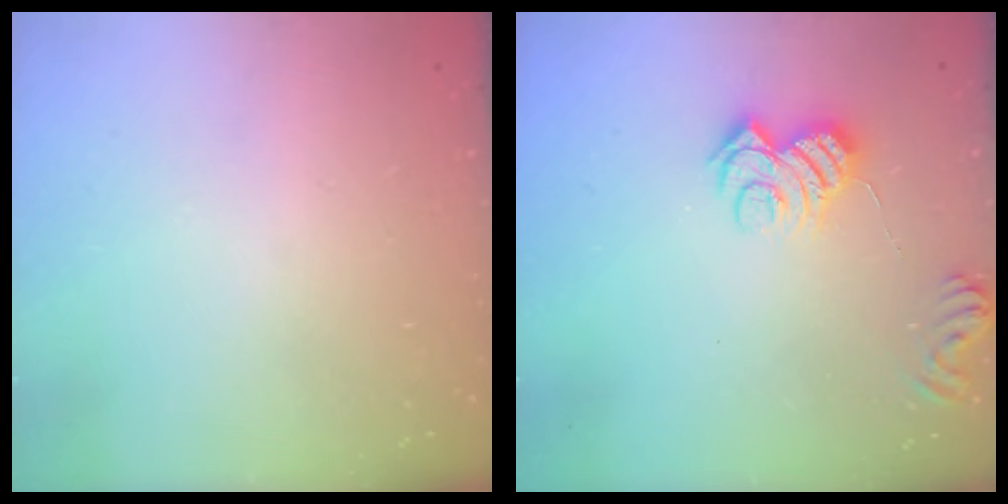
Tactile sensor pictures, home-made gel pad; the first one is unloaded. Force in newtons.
{"total": 9.6, "press": 9.6, "slide": 0.4}